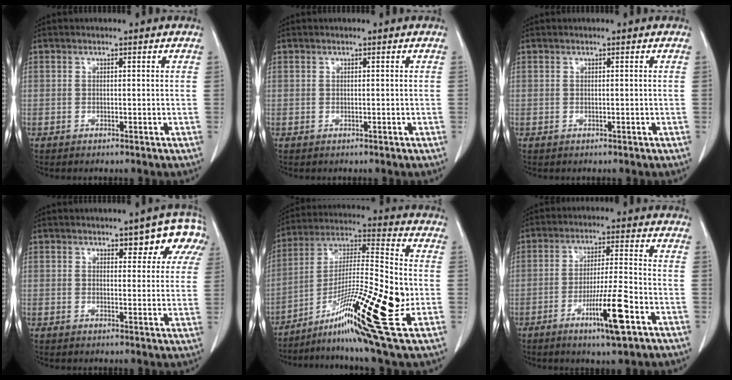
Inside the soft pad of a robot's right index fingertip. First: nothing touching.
{"total": 0.0}
{"total": 0.0}
{"total": 7.4, "force": [4.5, 3.2, 5.0], "torque": [-0.047, 0.006, 0.041]}
{"total": 20.6, "force": [-7.5, 0.9, 19.2], "torque": [-0.340, -0.023, -0.131]}
{"total": 9.6, "force": [-4.4, 0.0, 8.6], "torque": [-0.149, -0.012, -0.074]}